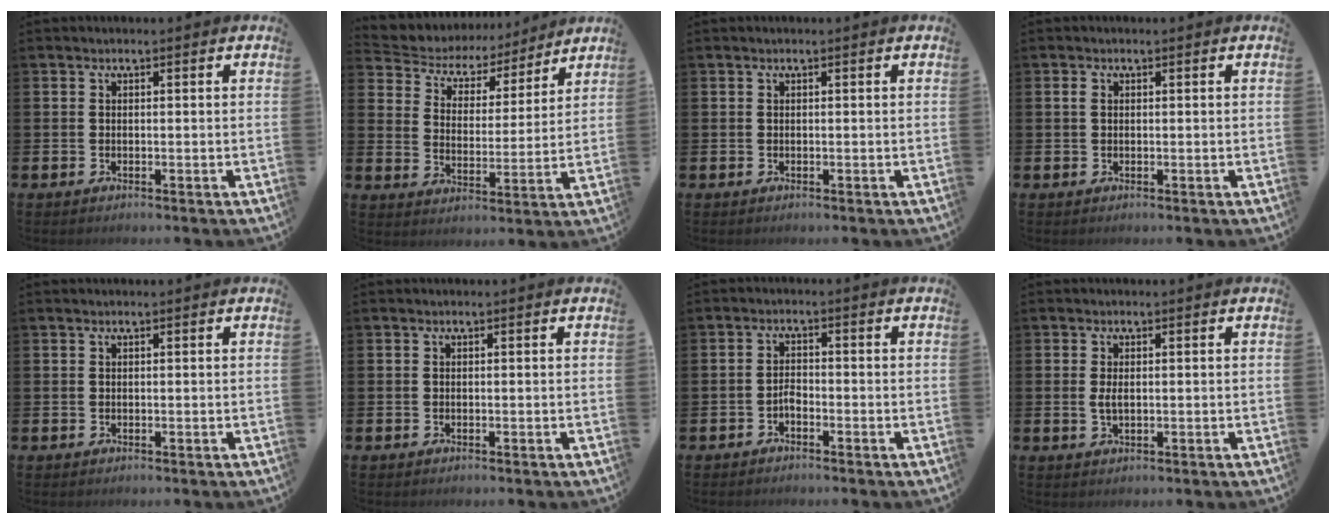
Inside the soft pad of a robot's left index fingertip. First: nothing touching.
{"total": 5.6, "force": [5.0, 2.4, 0.1], "torque": [-0.033, -0.045, 0.082]}
{"total": 0.0}
{"total": 1.0, "force": [0.3, 0.7, 0.7], "torque": [-0.012, 0.006, 0.003]}
{"total": 0.0}
{"total": 0.0}
{"total": 1.7, "force": [-1.6, 0.4, 0.4], "torque": [-0.005, 0.002, -0.032]}
{"total": 1.7, "force": [0.2, 0.8, 1.5], "torque": [-0.023, 0.000, 0.002]}